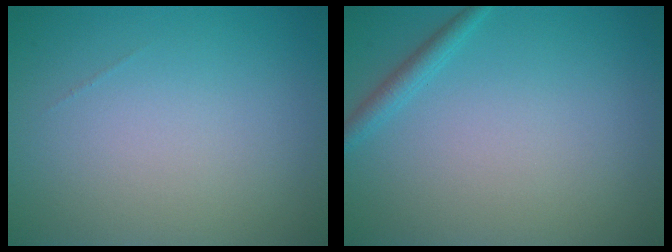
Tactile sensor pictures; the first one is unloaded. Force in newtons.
{"total": 1.4, "press": 1.4, "slide": 0.1}